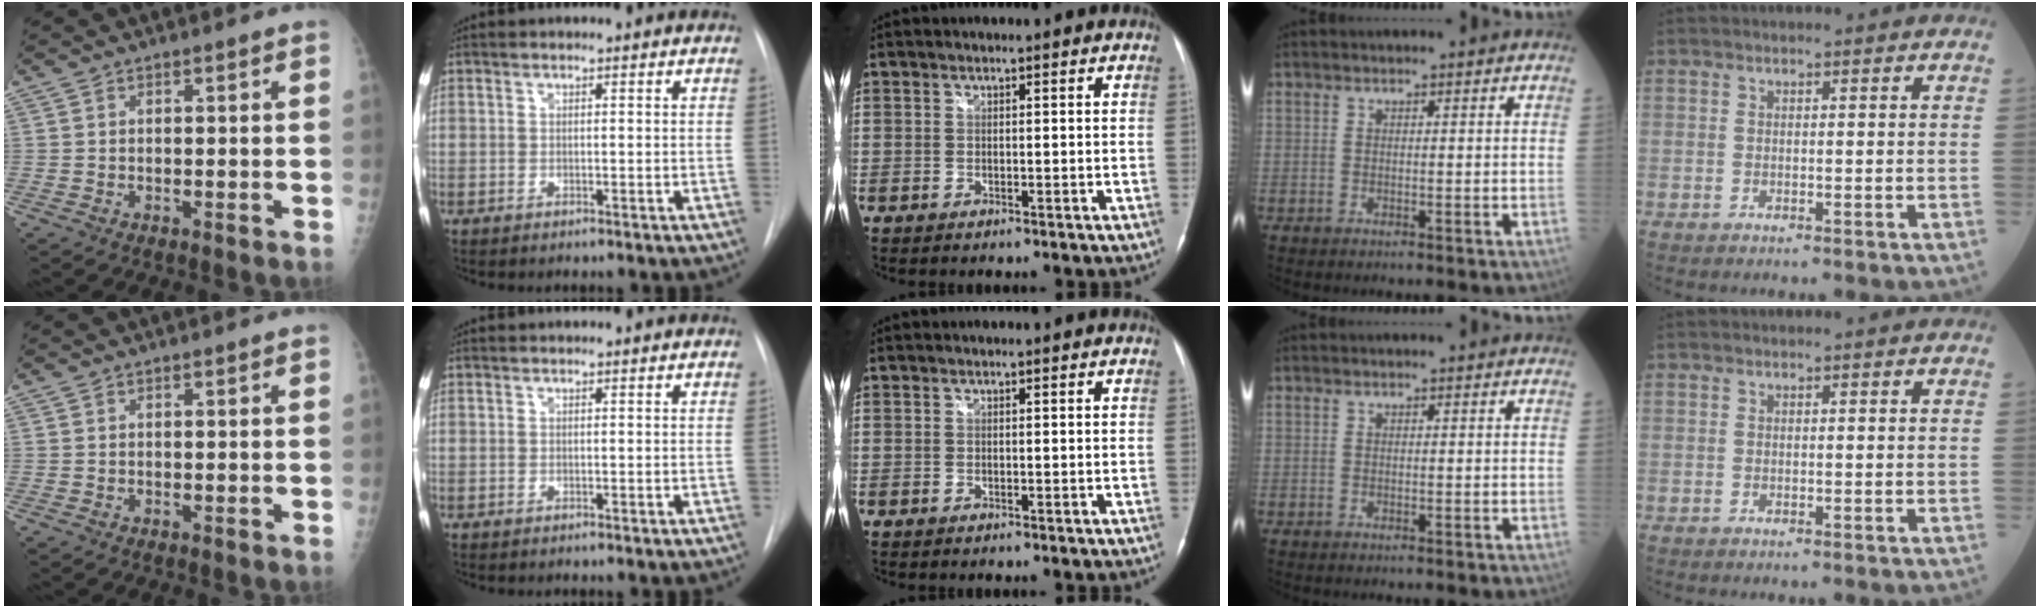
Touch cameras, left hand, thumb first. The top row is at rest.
{}